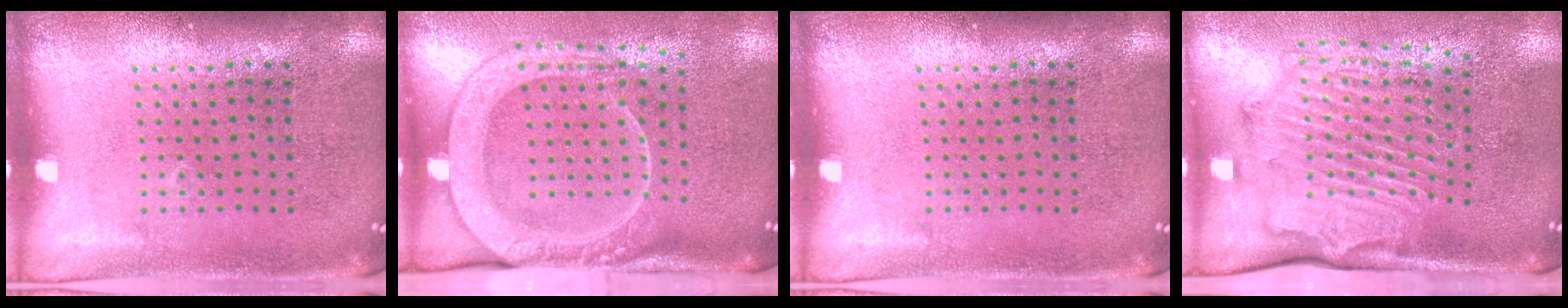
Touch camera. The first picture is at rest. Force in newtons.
{"total": 2.7, "press": 2.1, "slide": 1.6}
{"total": 0.0}
{"total": 2.1, "press": 2.1, "slide": 0.5}